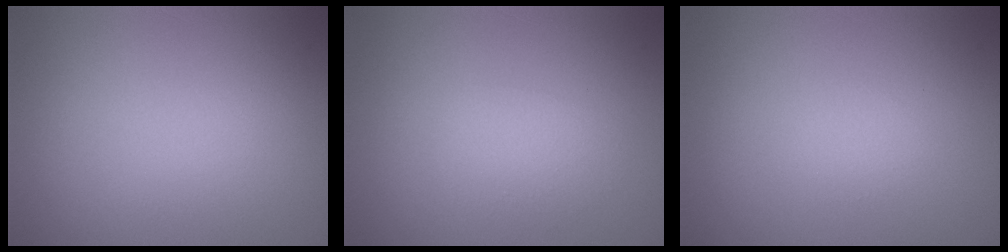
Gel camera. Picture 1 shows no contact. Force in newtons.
{"total": 1.6, "press": 1.6, "slide": 0.1}
{"total": 0.7, "press": 0.7, "slide": 0.0}